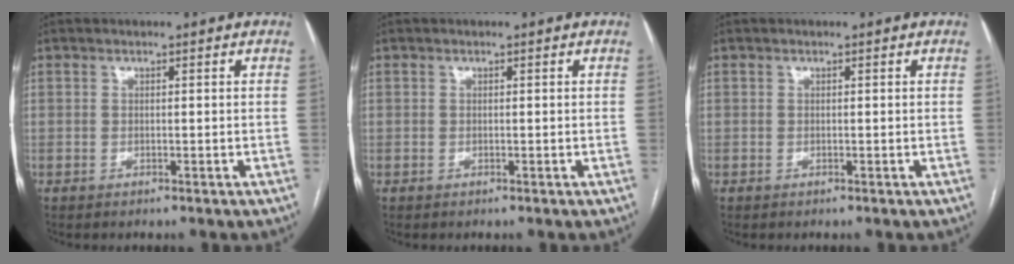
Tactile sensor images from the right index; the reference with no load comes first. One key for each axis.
{"total": 0.0}
{"total": 0.0}